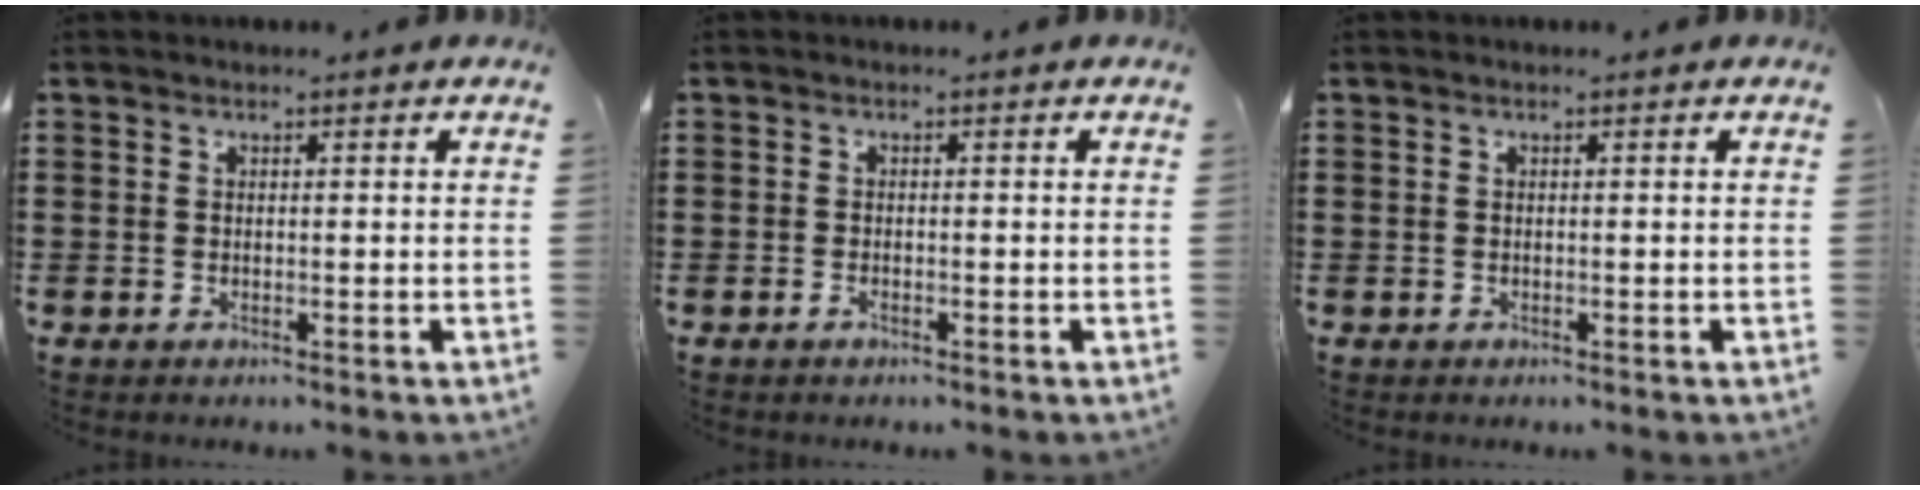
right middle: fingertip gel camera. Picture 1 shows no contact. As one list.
[{"total": 0.8, "force": [-0.6, 0.3, 0.5], "torque": [-0.013, -0.005, -0.010]}, {"total": 0.0}]